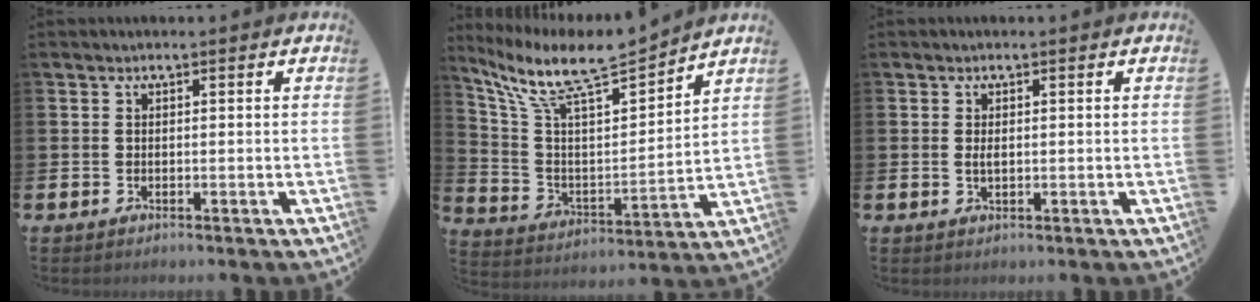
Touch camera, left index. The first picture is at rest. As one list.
[{"total": 10.4, "force": [9.1, 1.7, 4.7], "torque": [-0.135, -0.060, 0.155]}, {"total": 1.0, "force": [0.2, 0.5, 0.8], "torque": [-0.012, 0.002, 0.001]}]